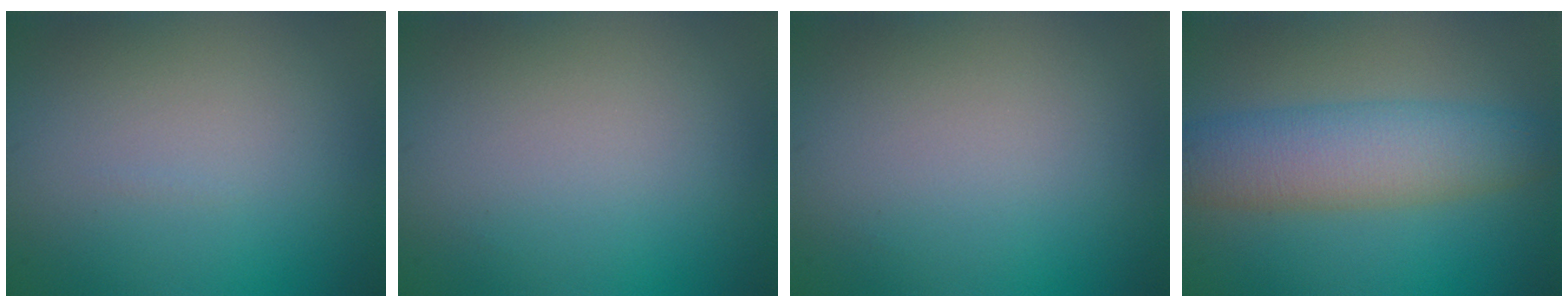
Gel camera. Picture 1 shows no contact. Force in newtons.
{"total": 0.0}
{"total": 0.0}
{"total": 6.3, "press": 6.3, "slide": 0.3}